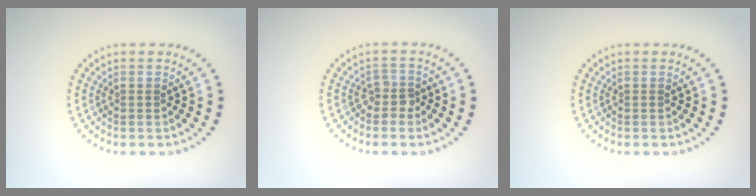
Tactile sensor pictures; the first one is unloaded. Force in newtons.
{"total": 1.4, "press": 1.1, "slide": 0.9}
{"total": 0.0}